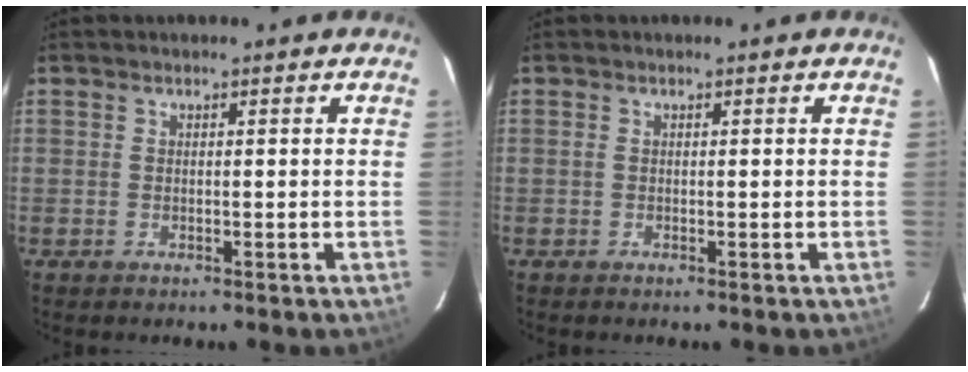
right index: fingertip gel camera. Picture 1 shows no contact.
{"total": 0.0}